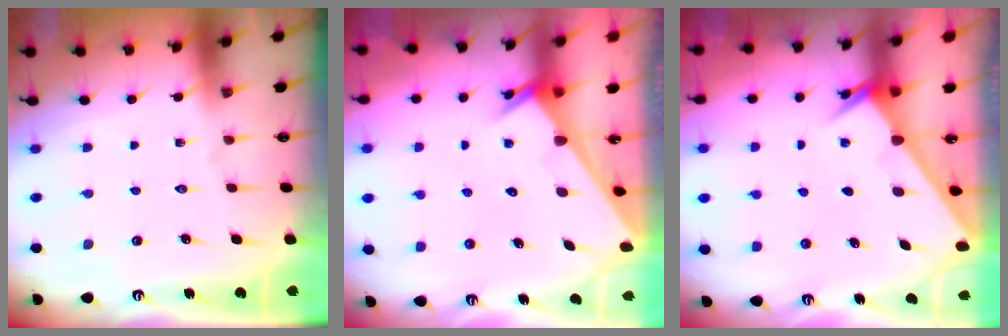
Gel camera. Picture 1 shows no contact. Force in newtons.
{"total": 2.0, "press": 2.0, "slide": 0.1}
{"total": 1.8, "press": 1.8, "slide": 0.0}